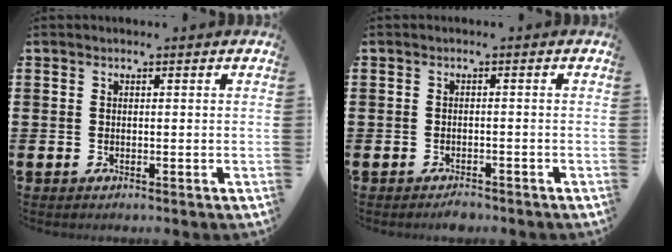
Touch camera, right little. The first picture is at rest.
{"total": 1.1, "force": [-1.1, 0.2, 0.1], "torque": [-0.005, 0.000, -0.023]}